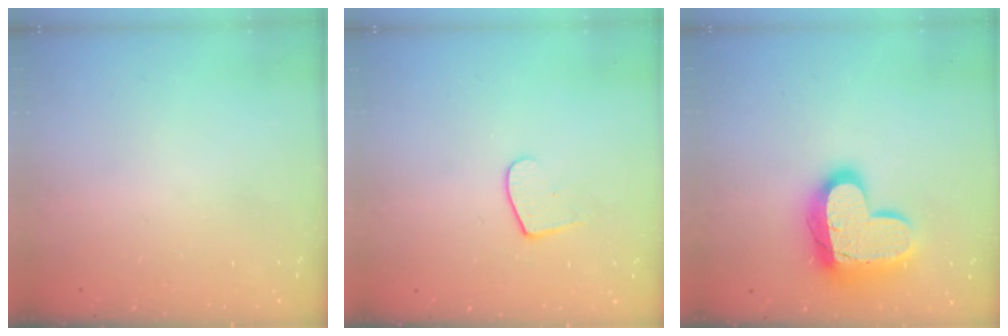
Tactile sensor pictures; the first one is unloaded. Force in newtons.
{"total": 6.7, "press": 6.7, "slide": 0.6}
{"total": 17.8, "press": 17.8, "slide": 1.3}